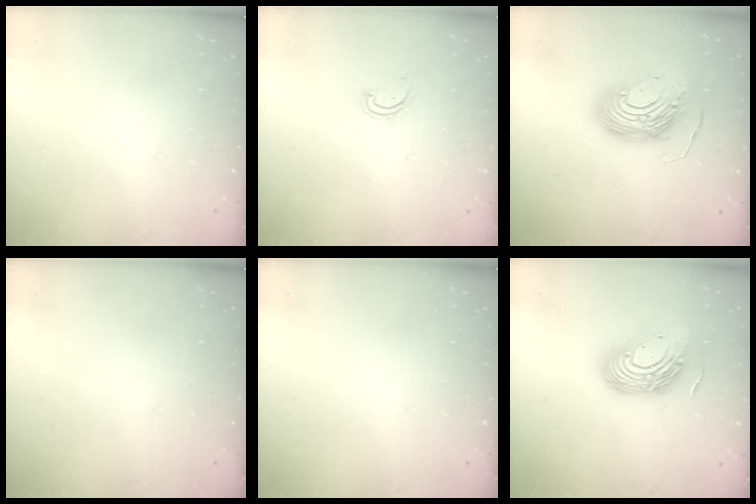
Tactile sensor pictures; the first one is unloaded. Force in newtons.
{"total": 2.8, "press": 2.8, "slide": 0.3}
{"total": 13.3, "press": 13.2, "slide": 1.2}
{"total": 0.0}
{"total": 0.0}
{"total": 16.1, "press": 16.0, "slide": 1.8}